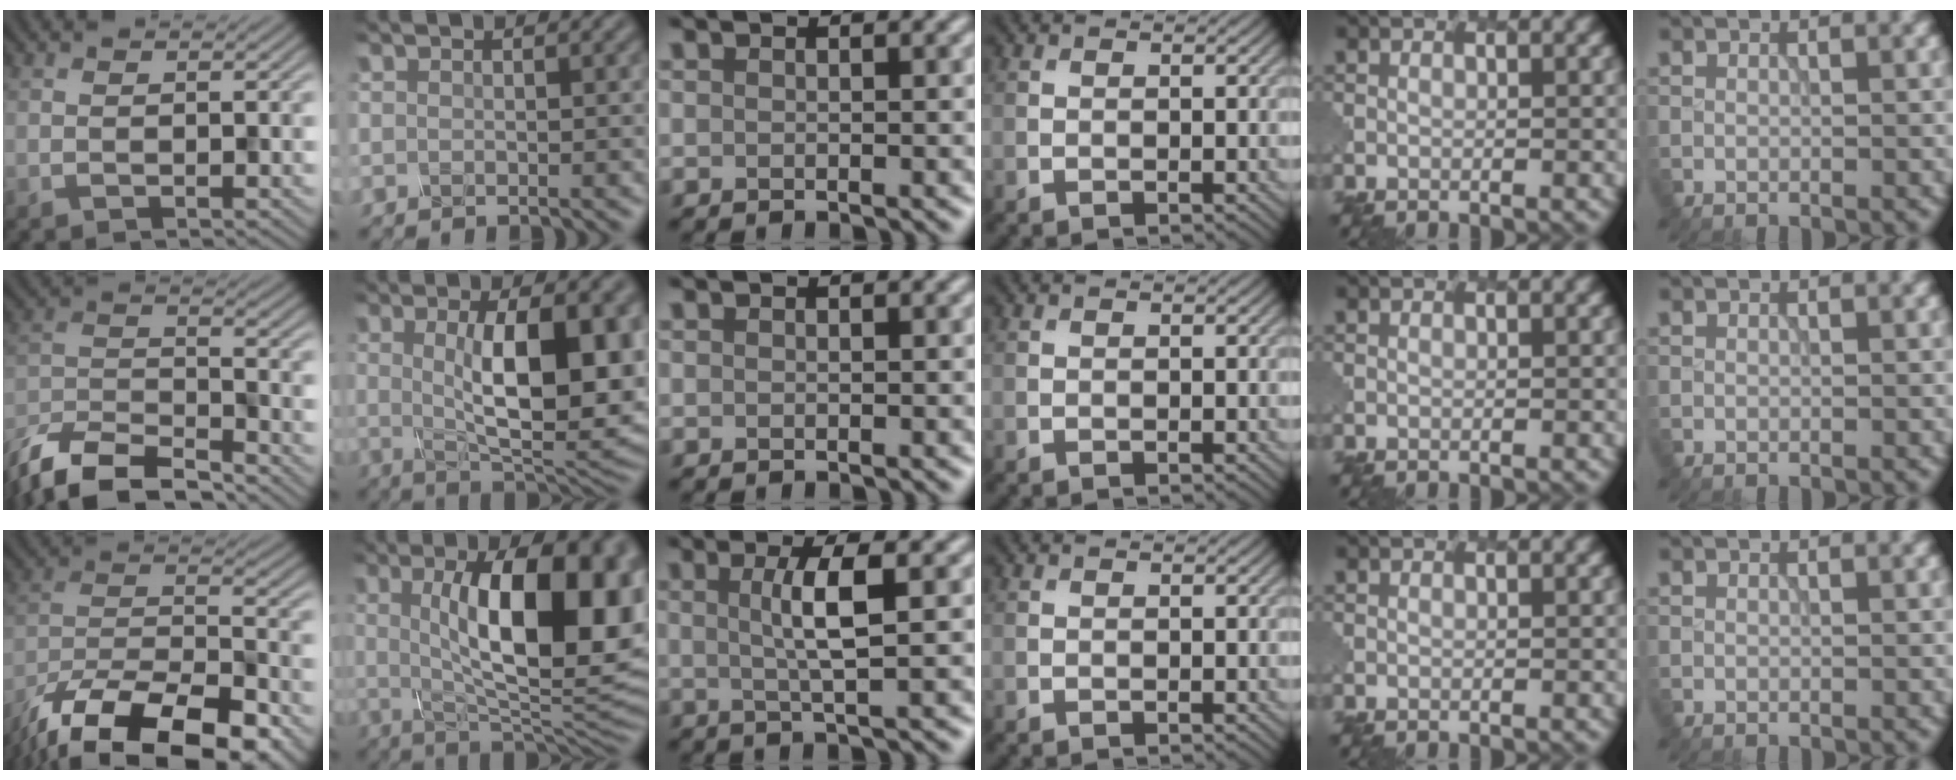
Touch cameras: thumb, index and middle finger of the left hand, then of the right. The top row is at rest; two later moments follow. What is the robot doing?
{"motion": "shake", "object": "salt shaker"}